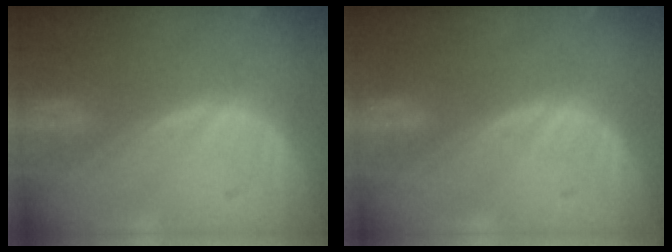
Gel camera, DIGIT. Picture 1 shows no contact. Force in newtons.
{"total": 0.0}